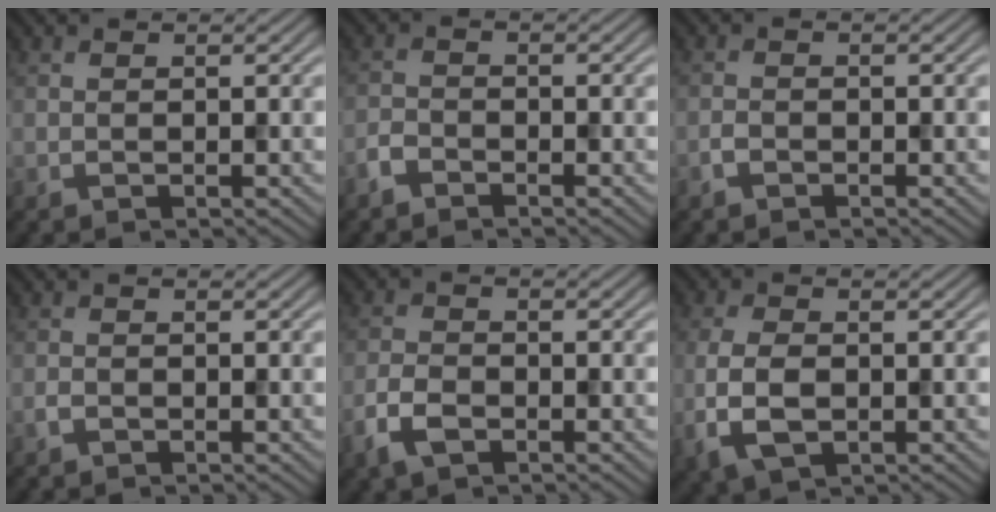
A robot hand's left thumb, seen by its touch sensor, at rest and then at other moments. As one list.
[{"total": 2.0, "force": [-1.7, 0.8, 0.7], "torque": [-0.014, 0.001, -0.042]}, {"total": 1.2, "force": [-0.9, 0.6, 0.5], "torque": [-0.010, 0.001, -0.020]}, {"total": 0.8, "force": [-0.6, 0.4, 0.4], "torque": [-0.009, 0.001, -0.012]}, {"total": 3.9, "force": [-2.2, 2.0, 2.5], "torque": [-0.056, -0.005, -0.052]}, {"total": 5.4, "force": [-1.3, 3.0, 4.3], "torque": [-0.111, -0.009, -0.025]}]